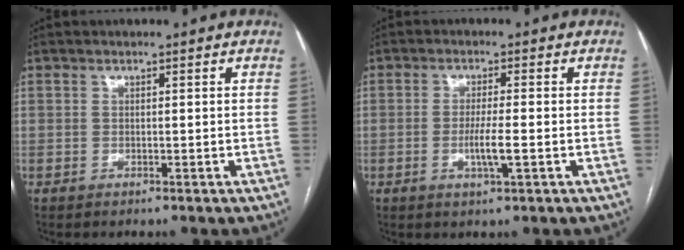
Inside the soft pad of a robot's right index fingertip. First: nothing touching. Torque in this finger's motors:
{"motor_torque": [0.37, -0.22, 0.27, 0.07]}